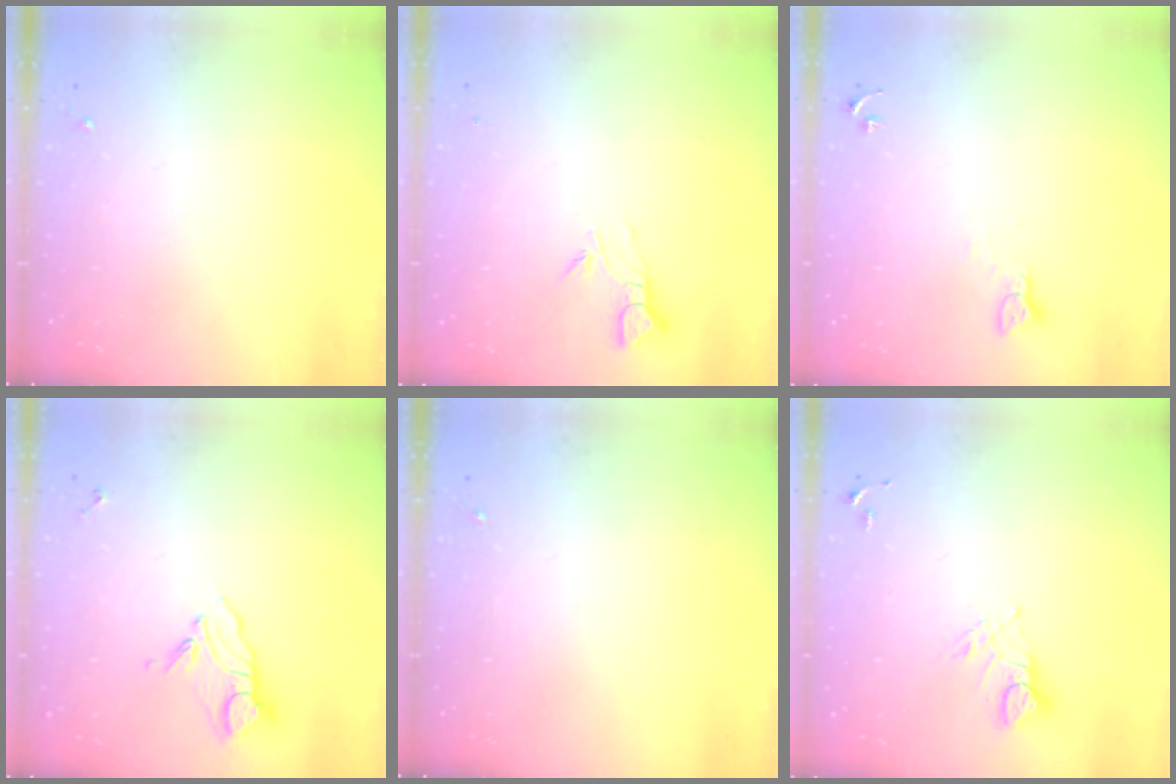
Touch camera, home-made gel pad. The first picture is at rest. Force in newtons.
{"total": 3.4, "press": 3.4, "slide": 0.2}
{"total": 2.3, "press": 2.3, "slide": 0.3}
{"total": 8.5, "press": 8.4, "slide": 0.9}
{"total": 0.0}
{"total": 5.3, "press": 5.2, "slide": 0.4}